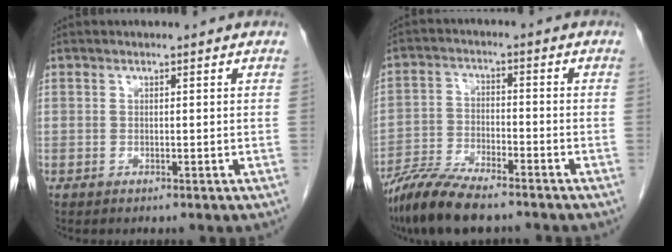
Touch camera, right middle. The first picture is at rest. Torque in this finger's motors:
{"motor_torque": [1.18, -0.96, 0.38, 0.09]}